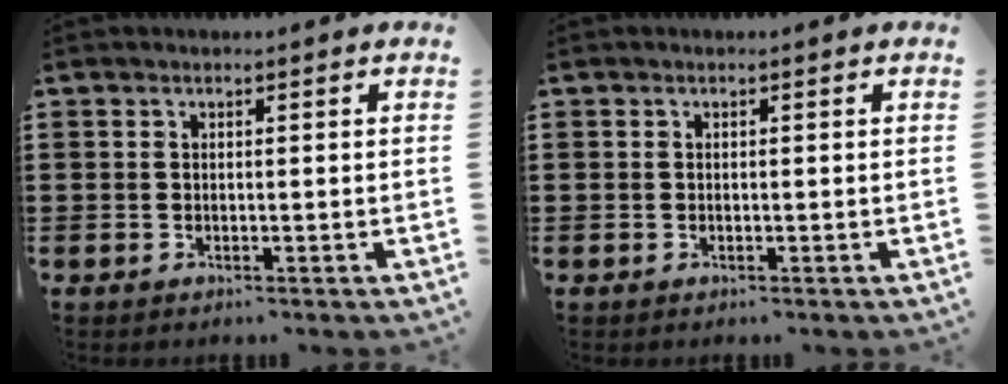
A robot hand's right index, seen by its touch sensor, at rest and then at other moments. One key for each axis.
{"total": 0.0}